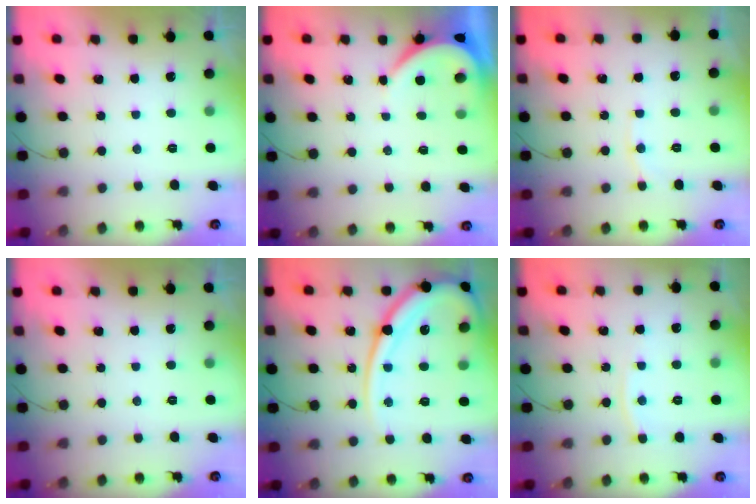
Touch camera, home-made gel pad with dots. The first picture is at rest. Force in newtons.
{"total": 3.9, "press": 3.9, "slide": 0.5}
{"total": 4.2, "press": 4.2, "slide": 0.6}
{"total": 0.0}
{"total": 17.3, "press": 17.2, "slide": 1.9}
{"total": 4.4, "press": 4.3, "slide": 0.5}